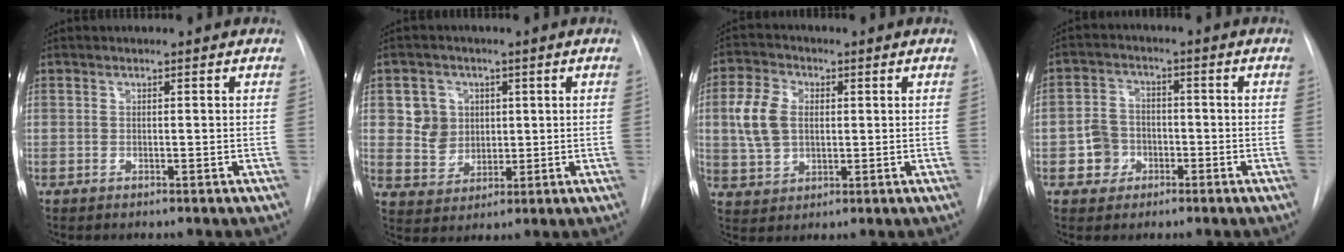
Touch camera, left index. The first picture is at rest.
{"total": 6.2, "force": [1.6, 5.8, 1.5], "torque": [-0.031, 0.016, 0.037]}
{"total": 7.6, "force": [1.1, 5.4, 5.3], "torque": [-0.126, 0.017, 0.026]}
{"total": 5.6, "force": [-2.1, 5.0, 1.4], "torque": [-0.028, 0.018, -0.029]}